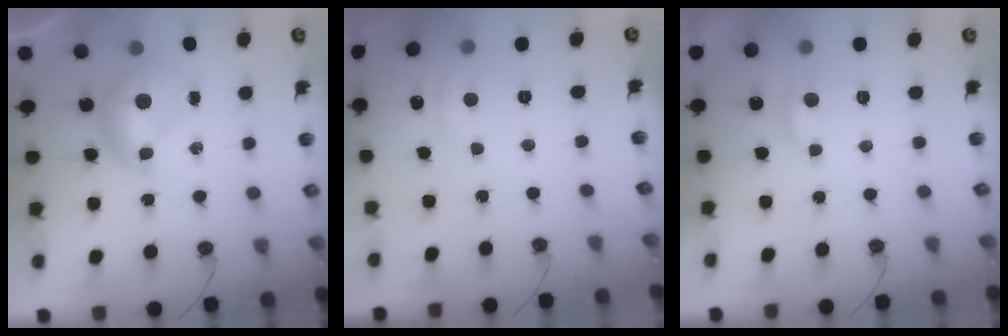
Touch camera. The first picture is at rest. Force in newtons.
{"total": 1.9, "press": 1.8, "slide": 0.6}
{"total": 1.2, "press": 1.0, "slide": 0.7}